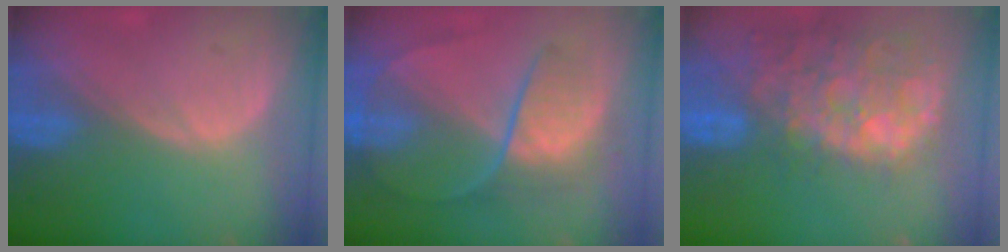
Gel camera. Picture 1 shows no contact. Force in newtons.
{"total": 7.9, "press": 7.2, "slide": 3.2}
{"total": 14.1, "press": 11.6, "slide": 8.1}